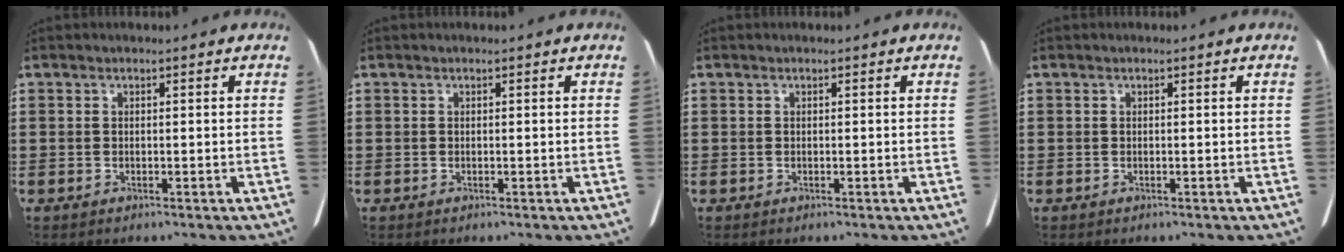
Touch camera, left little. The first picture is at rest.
{"total": 0.0}
{"total": 0.0}
{"total": 0.0}